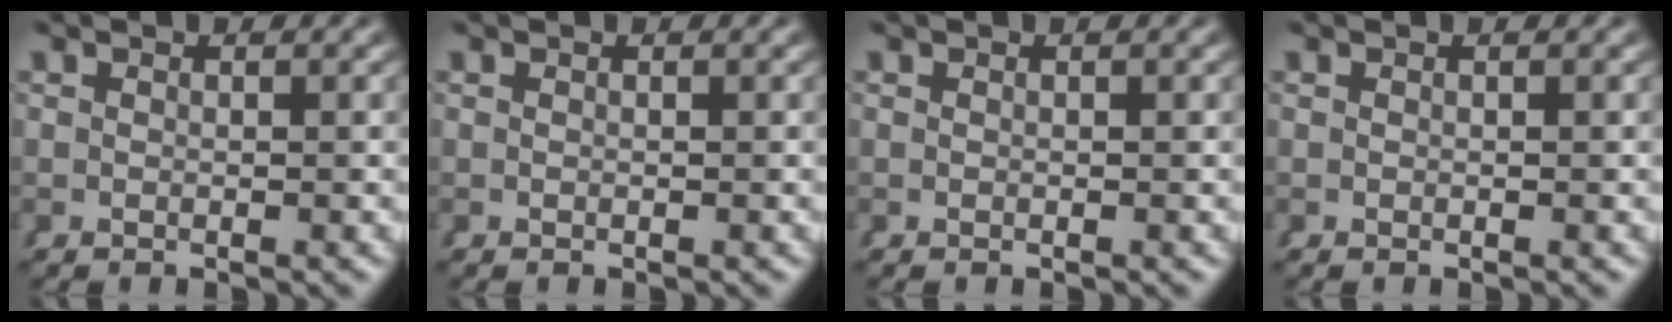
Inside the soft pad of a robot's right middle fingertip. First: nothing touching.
{"total": 0.0}
{"total": 0.0}
{"total": 0.0}